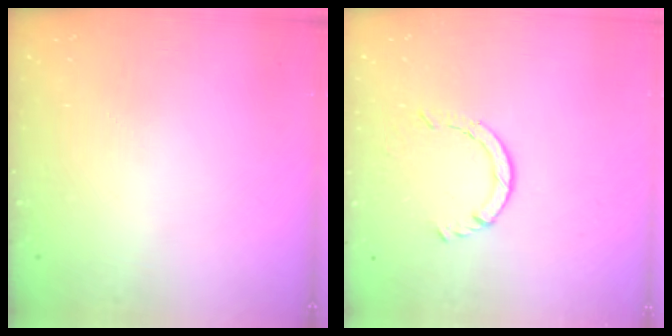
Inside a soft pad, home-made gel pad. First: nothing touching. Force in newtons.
{"total": 2.5, "press": 2.5, "slide": 0.3}